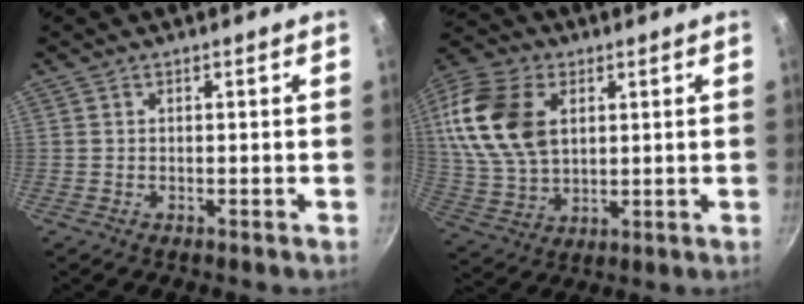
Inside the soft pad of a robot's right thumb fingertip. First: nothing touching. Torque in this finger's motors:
{"motor_torque": [0.75, 3.39, 1.77, 0.37, 0.39]}